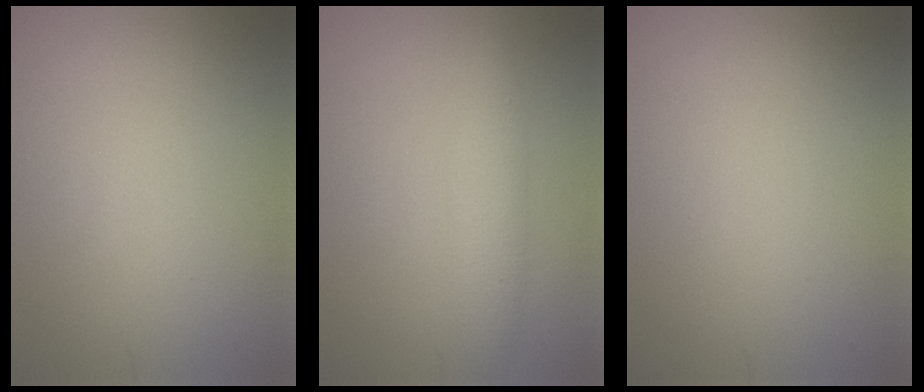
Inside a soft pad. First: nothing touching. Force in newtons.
{"total": 2.9, "press": 2.9, "slide": 0.1}
{"total": 0.0}